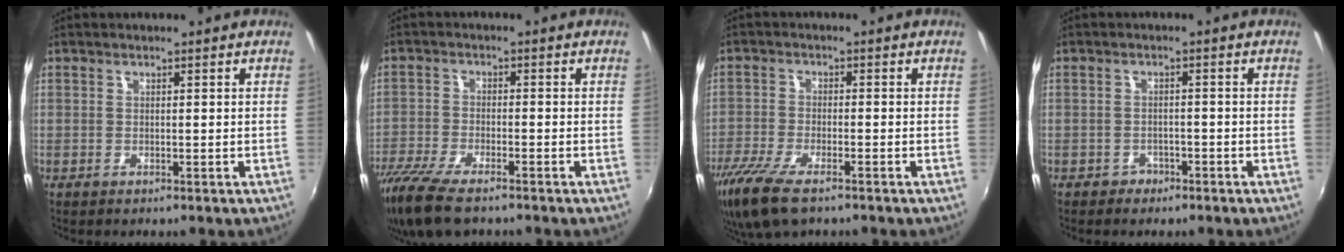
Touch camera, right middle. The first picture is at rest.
{"total": 12.1, "force": [-9.4, 3.1, 7.0], "torque": [-0.167, -0.046, -0.173]}
{"total": 10.4, "force": [-7.3, 3.1, 6.7], "torque": [-0.162, -0.037, -0.140]}
{"total": 2.4, "force": [-1.8, 1.5, 0.2], "torque": [-0.009, 0.002, -0.027]}